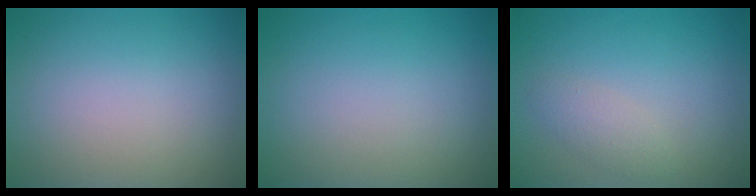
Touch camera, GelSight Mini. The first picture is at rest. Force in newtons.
{"total": 0.0}
{"total": 1.6, "press": 1.6, "slide": 0.0}